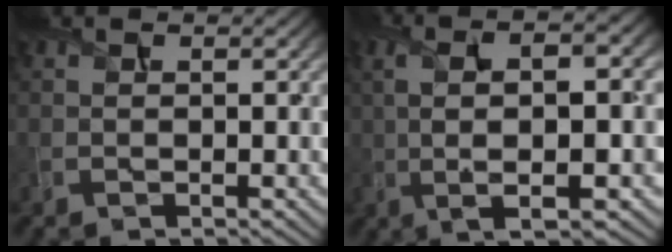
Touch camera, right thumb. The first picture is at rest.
{"total": 10.1, "force": [0.6, 2.8, 9.6], "torque": [-0.172, 0.013, 0.007]}